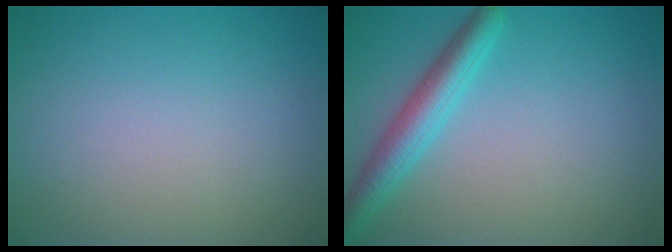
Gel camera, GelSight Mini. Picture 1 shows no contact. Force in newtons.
{"total": 3.8, "press": 3.8, "slide": 0.2}